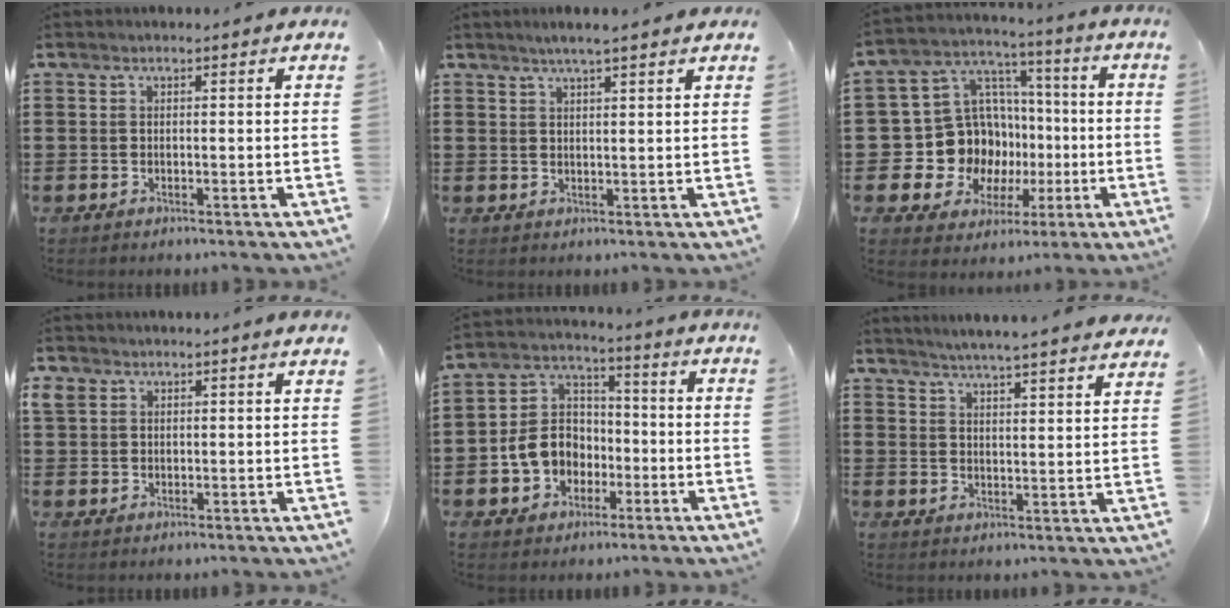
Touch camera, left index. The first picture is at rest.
{"total": 2.8, "force": [2.3, -0.1, 1.6], "torque": [-0.035, 0.002, 0.040]}
{"total": 13.1, "force": [-1.8, 12.3, 4.3], "torque": [-0.125, -0.011, -0.013]}
{"total": 2.2, "force": [1.9, 1.0, 0.6], "torque": [-0.019, 0.004, 0.038]}
{"total": 8.3, "force": [-2.6, 7.1, 3.4], "torque": [-0.103, 0.023, -0.052]}
{"total": 4.2, "force": [4.0, -1.0, 0.5], "torque": [-0.026, -0.028, 0.069]}